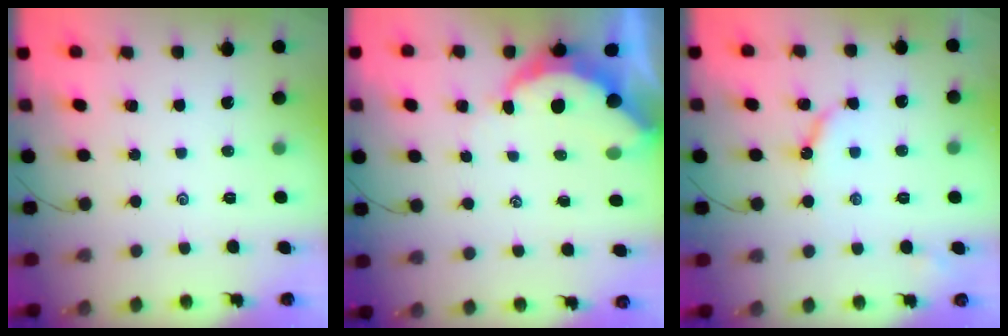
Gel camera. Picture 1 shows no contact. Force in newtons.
{"total": 8.8, "press": 8.7, "slide": 1.0}
{"total": 5.8, "press": 5.8, "slide": 0.6}